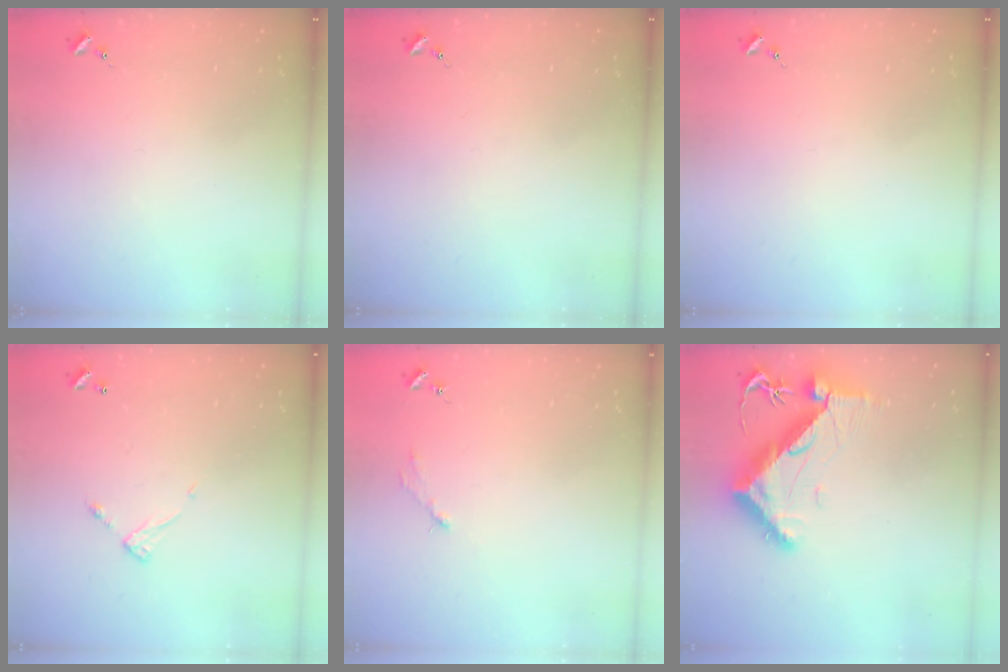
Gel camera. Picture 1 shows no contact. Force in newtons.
{"total": 0.0}
{"total": 0.0}
{"total": 6.4, "press": 6.4, "slide": 0.4}
{"total": 2.6, "press": 2.6, "slide": 0.3}
{"total": 10.8, "press": 10.8, "slide": 1.3}